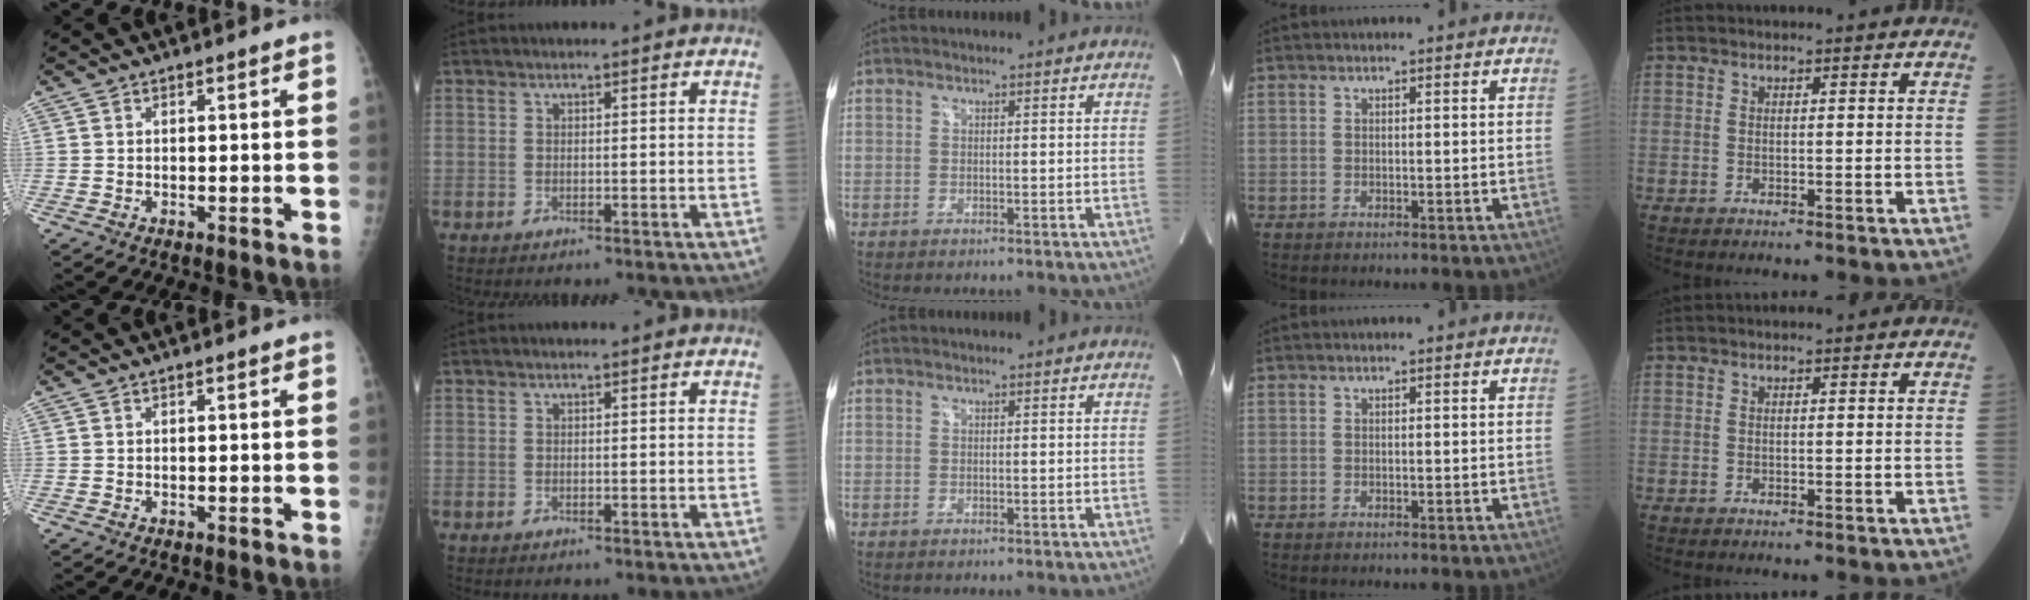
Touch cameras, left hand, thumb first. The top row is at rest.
{}